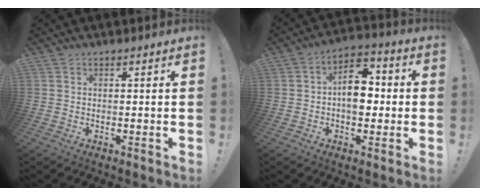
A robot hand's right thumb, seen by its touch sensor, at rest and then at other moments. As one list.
[{"total": 11.7, "force": [-0.6, 7.9, 8.6], "torque": [-0.124, 0.019, -0.009]}]